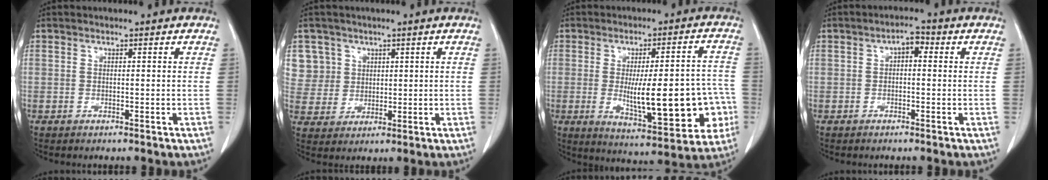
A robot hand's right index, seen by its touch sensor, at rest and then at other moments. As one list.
[{"total": 7.2, "force": [3.3, 6.4, -0.1], "torque": [0.011, 0.016, 0.076]}, {"total": 17.1, "force": [-3.0, 4.6, 16.2], "torque": [-0.210, 0.013, -0.021]}, {"total": 2.6, "force": [0.4, 1.3, 2.3], "torque": [-0.030, 0.011, 0.000]}]